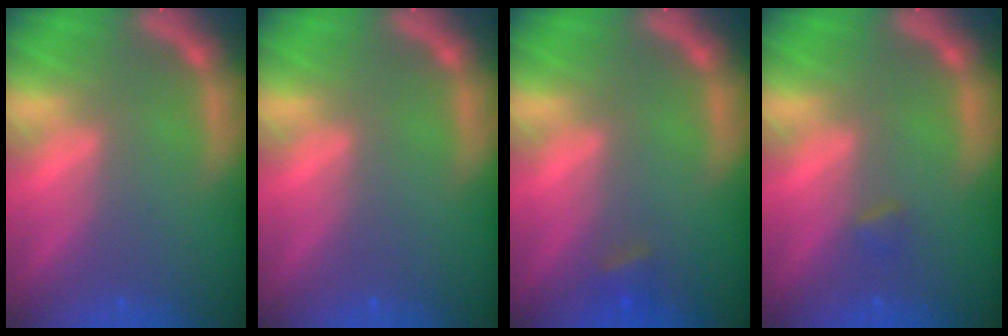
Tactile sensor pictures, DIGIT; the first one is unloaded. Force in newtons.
{"total": 0.0}
{"total": 1.4}
{"total": 0.9}